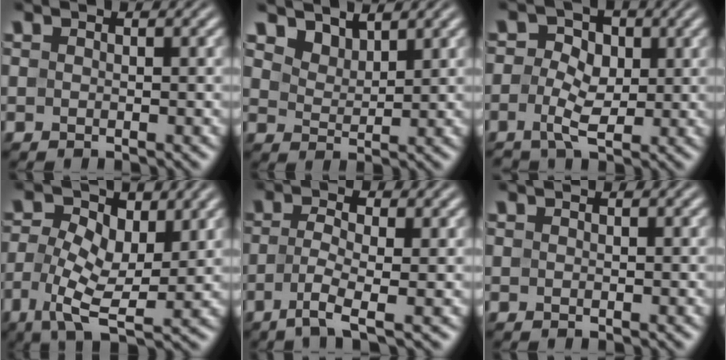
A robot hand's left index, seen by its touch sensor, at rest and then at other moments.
{"total": 3.0, "force": [2.5, 1.3, 0.9], "torque": [-0.033, -0.016, 0.062]}
{"total": 3.9, "force": [-0.3, 2.8, 2.7], "torque": [-0.048, 0.003, -0.008]}
{"total": 6.2, "force": [0.0, 3.4, 5.2], "torque": [-0.108, 0.002, -0.005]}
{"total": 3.6, "force": [-1.4, 0.6, 3.2], "torque": [-0.069, 0.001, -0.031]}
{"total": 0.0}